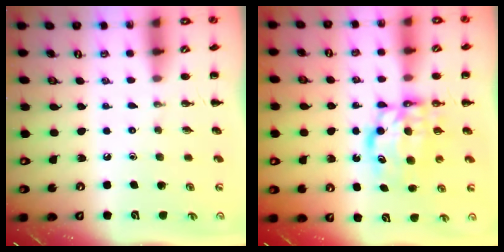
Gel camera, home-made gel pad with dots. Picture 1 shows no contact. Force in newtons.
{"total": 7.1, "press": 7.0, "slide": 1.1}